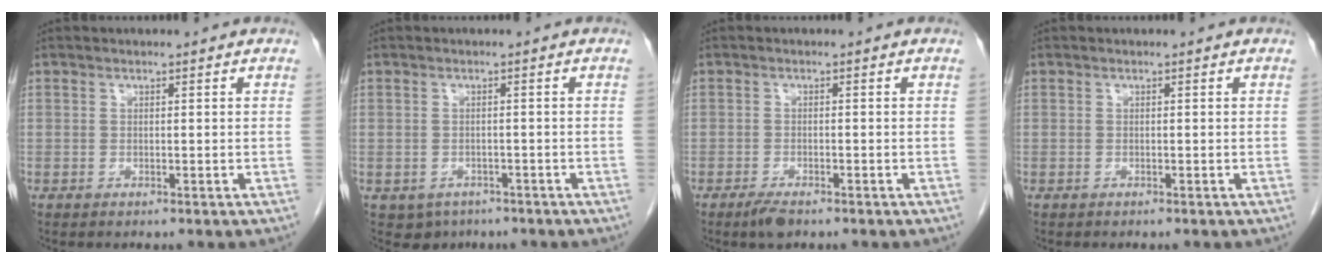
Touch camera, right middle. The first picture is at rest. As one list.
[{"total": 3.6, "force": [-2.3, 2.7, 0.6], "torque": [-0.008, 0.005, -0.027]}, {"total": 2.5, "force": [-1.8, 0.7, 1.5], "torque": [-0.035, -0.004, -0.030]}, {"total": 0.0}]